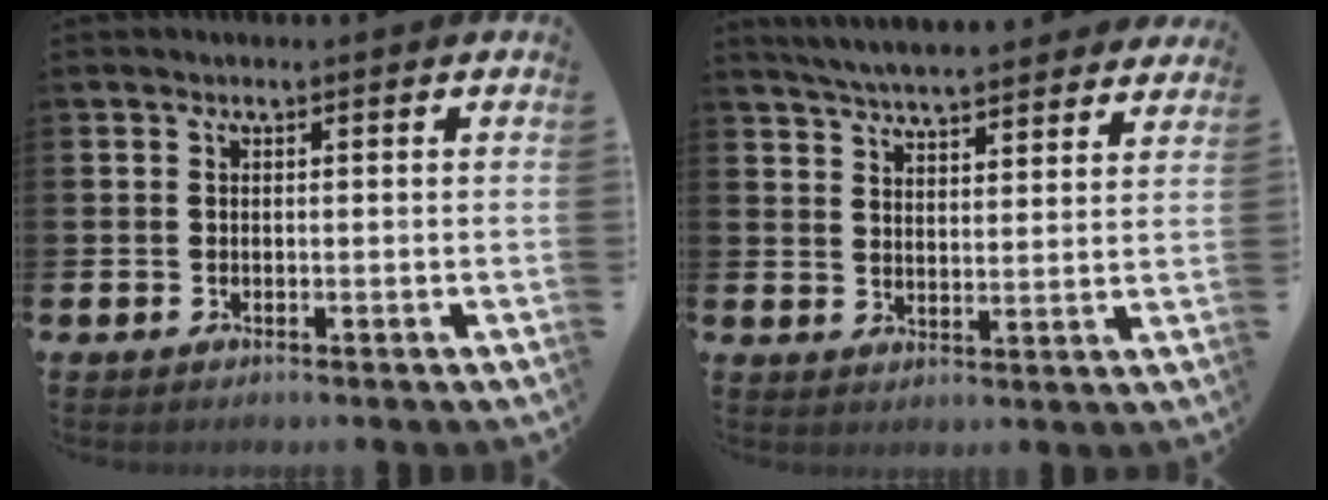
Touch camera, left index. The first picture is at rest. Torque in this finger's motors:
{"motor_torque": [1.04, -1.10, 0.63, 0.21]}